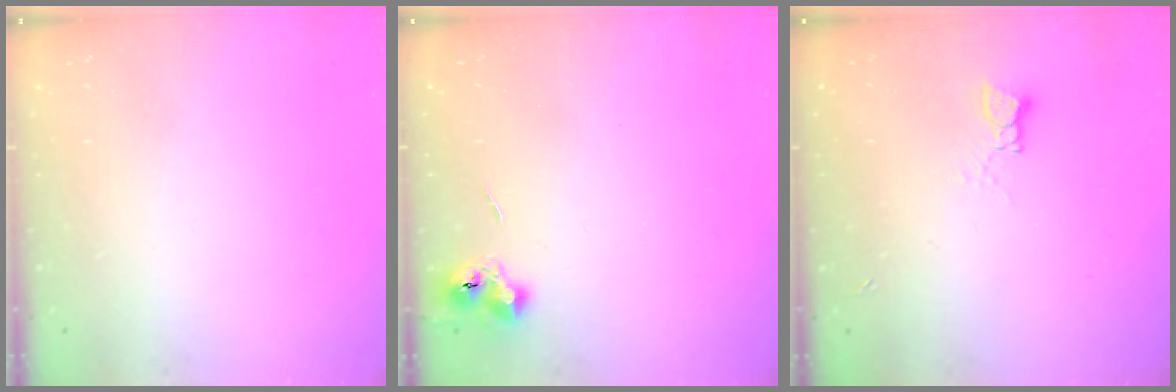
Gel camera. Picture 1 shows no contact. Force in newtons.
{"total": 5.8, "press": 5.7, "slide": 0.6}
{"total": 3.5, "press": 3.5, "slide": 0.4}